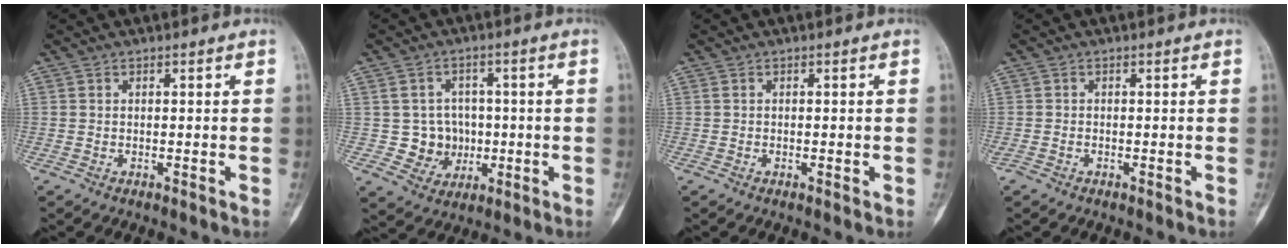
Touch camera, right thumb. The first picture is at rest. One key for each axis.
{"total": 6.9, "fx": -0.4, "fy": 6.7, "fz": 1.9, "tx": 0.012, "ty": 0.015, "tz": 0.001}
{"total": 0.9, "fx": -0.2, "fy": 0.4, "fz": 0.8, "tx": -0.010, "ty": -0.001, "tz": -0.003}
{"total": 0.0}